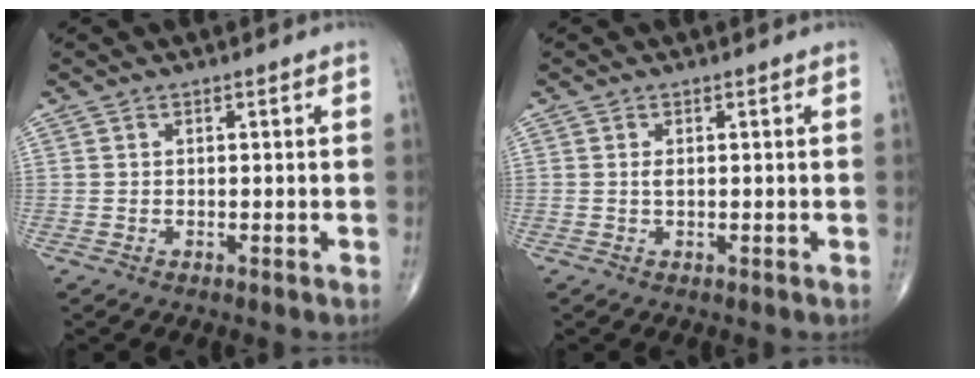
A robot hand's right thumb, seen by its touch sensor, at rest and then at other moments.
{"total": 0.7, "force": [0.1, 0.2, 0.7], "torque": [-0.014, -0.001, 0.001]}